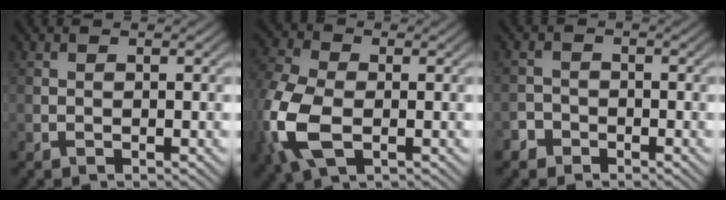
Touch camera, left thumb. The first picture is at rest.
{"total": 11.6, "force": [-2.8, 7.0, 8.8], "torque": [-0.259, -0.016, -0.063]}
{"total": 2.1, "force": [-1.5, 1.4, 0.3], "torque": [-0.001, 0.003, -0.035]}